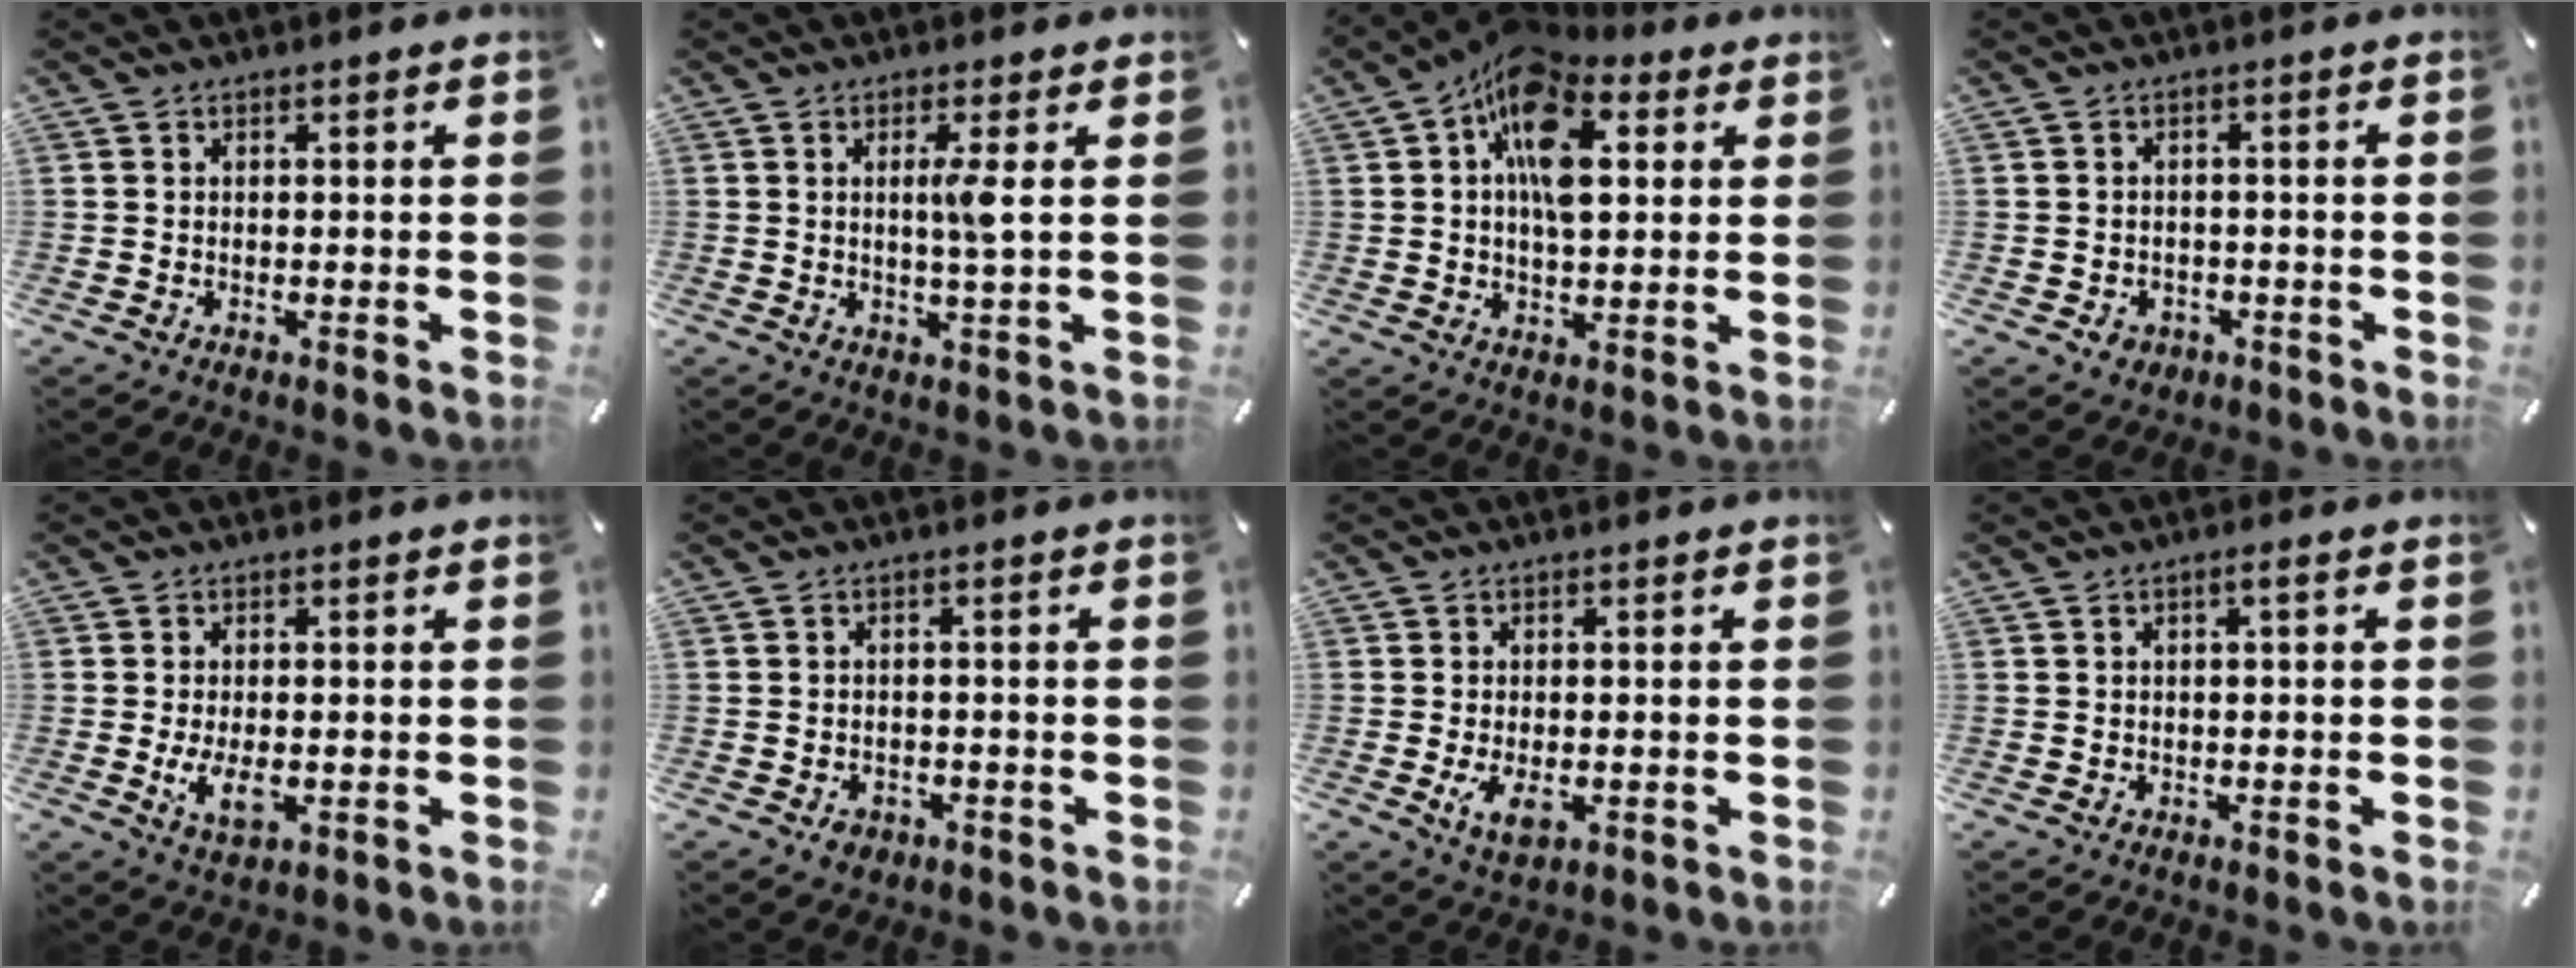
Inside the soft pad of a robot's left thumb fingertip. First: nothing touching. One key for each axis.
{"total": 4.9, "fx": 0.9, "fy": 0.1, "fz": 4.8, "tx": -0.086, "ty": -0.008, "tz": 0.009}
{"total": 14.6, "fx": 4.4, "fy": 8.4, "fz": 11.1, "tx": -0.205, "ty": -0.012, "tz": 0.074}
{"total": 3.1, "fx": -1.3, "fy": 2.7, "fz": 1.0, "tx": -0.007, "ty": 0.003, "tz": -0.026}
{"total": 5.4, "fx": -0.9, "fy": 2.8, "fz": 4.5, "tx": -0.102, "ty": -0.011, "tz": -0.022}
{"total": 2.7, "fx": -1.4, "fy": 2.1, "fz": 1.1, "tx": -0.018, "ty": 0.006, "tz": -0.025}
{"total": 4.6, "fx": -1.0, "fy": 2.7, "fz": 3.6, "tx": -0.072, "ty": -0.011, "tz": -0.022}
{"total": 1.4, "fx": 0.0, "fy": 0.1, "fz": 1.4, "tx": -0.024, "ty": 0.000, "tz": -0.001}